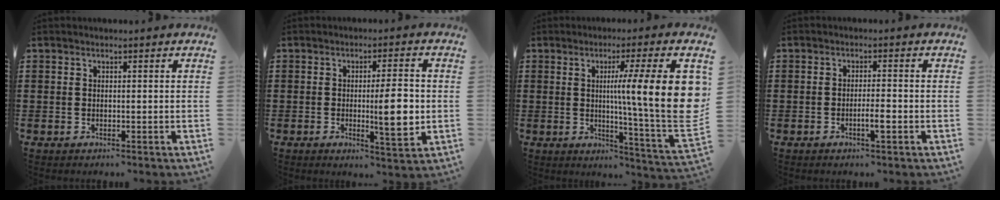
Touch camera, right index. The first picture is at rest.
{"total": 7.7, "force": [-0.6, 1.6, 7.5], "torque": [-0.103, -0.014, -0.013]}
{"total": 15.2, "force": [3.0, 1.6, 14.8], "torque": [-0.227, -0.020, 0.042]}
{"total": 2.7, "force": [-1.1, 0.3, 2.4], "torque": [-0.042, 0.002, -0.021]}